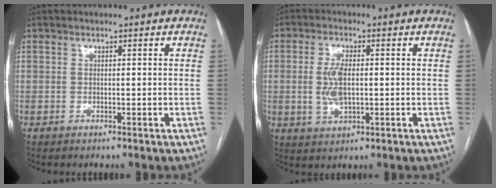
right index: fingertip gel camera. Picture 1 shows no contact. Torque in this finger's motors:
{"motor_torque": [1.59, 0.16, 0.51, 0.15]}